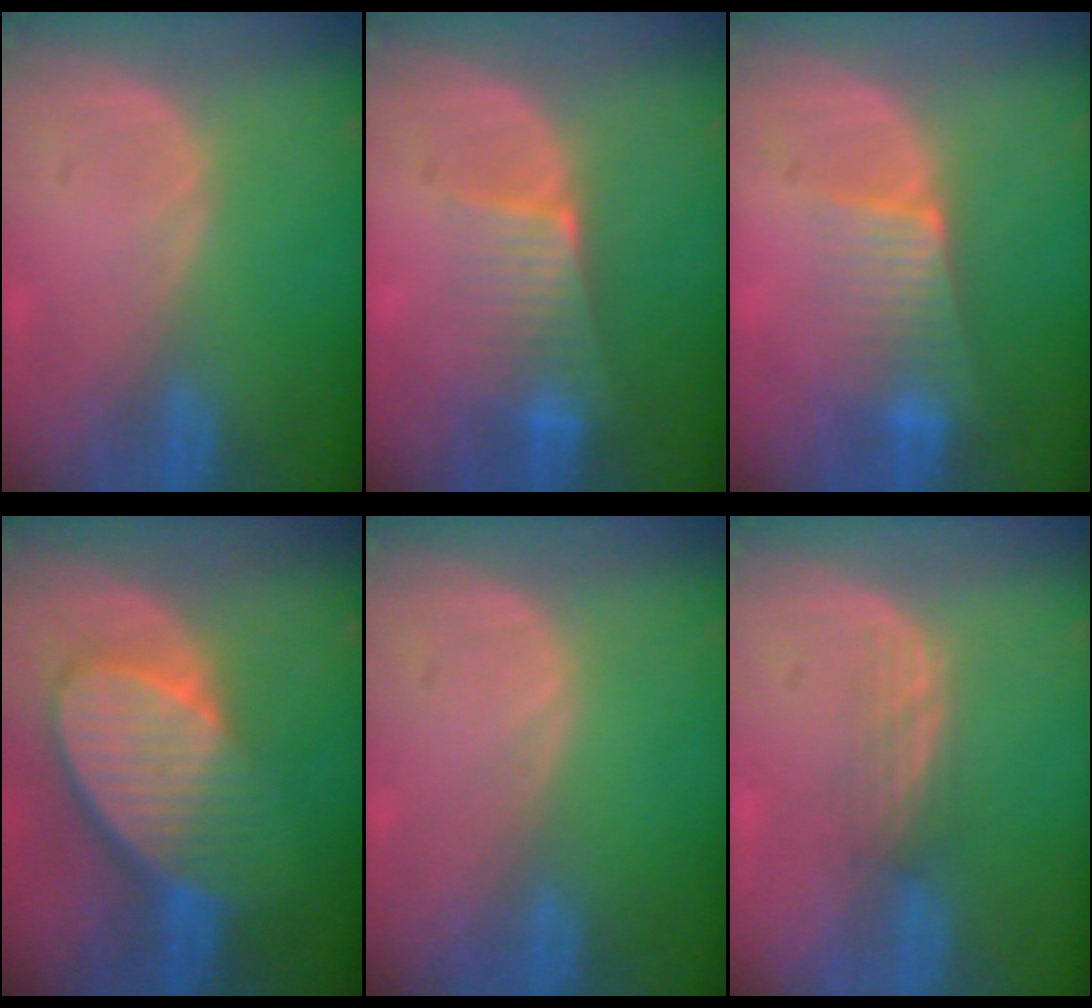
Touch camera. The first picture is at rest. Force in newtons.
{"total": 6.5, "press": 5.6, "slide": 3.3}
{"total": 6.4, "press": 5.7, "slide": 3.1}
{"total": 9.7, "press": 8.6, "slide": 4.6}
{"total": 0.0}
{"total": 2.4, "press": 2.3, "slide": 0.8}